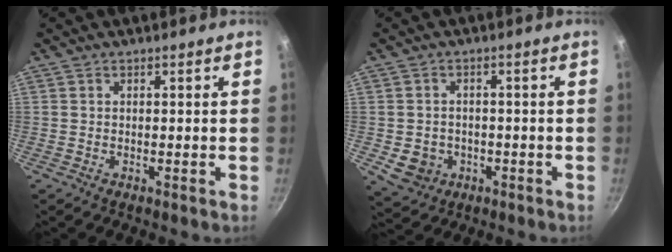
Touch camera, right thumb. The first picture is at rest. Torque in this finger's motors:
{"motor_torque": [1.30, 1.06, 0.33, -0.54, 0.29]}